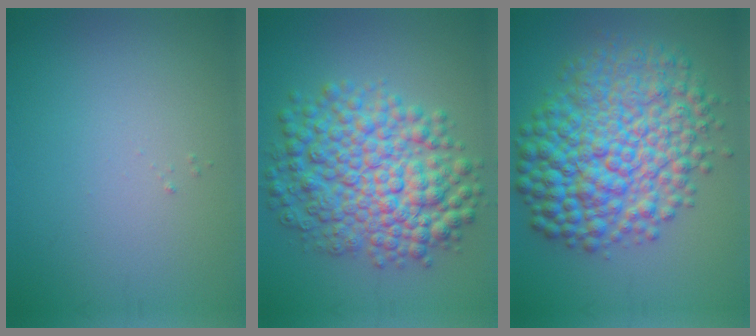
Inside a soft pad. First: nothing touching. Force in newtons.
{"total": 9.1, "press": 9.1, "slide": 0.1}
{"total": 11.0, "press": 11.0, "slide": 0.1}